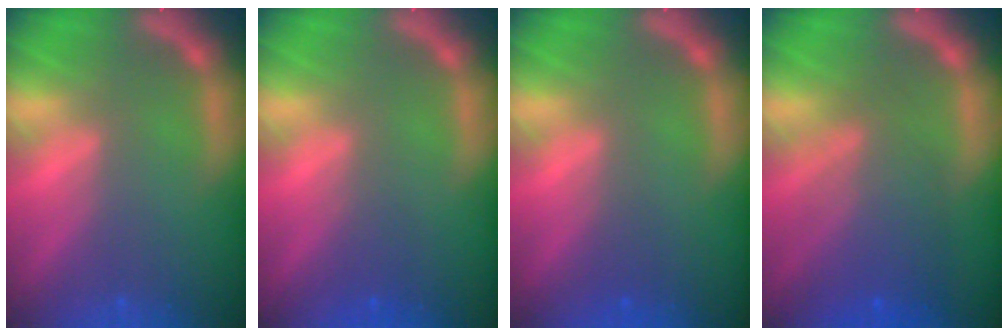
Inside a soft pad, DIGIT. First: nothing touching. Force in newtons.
{"total": 1.4}
{"total": 0.9}
{"total": 6.6}